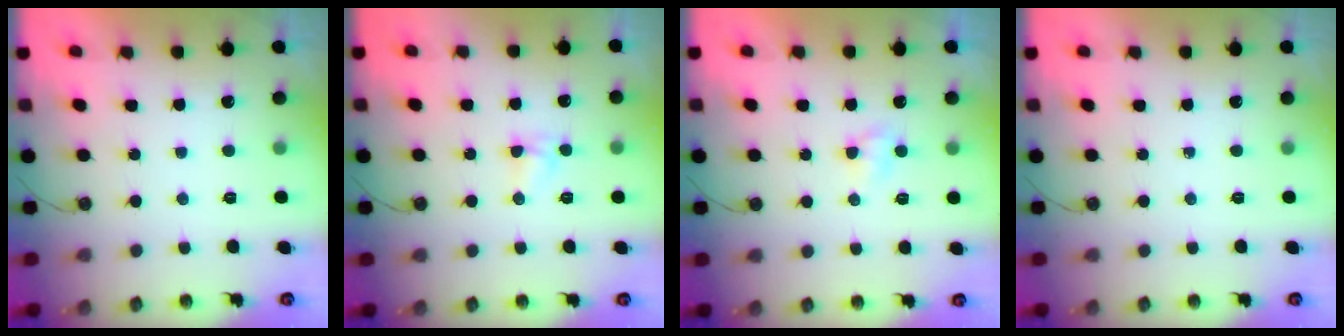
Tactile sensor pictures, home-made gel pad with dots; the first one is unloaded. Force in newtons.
{"total": 4.8, "press": 4.8, "slide": 0.5}
{"total": 3.6, "press": 3.6, "slide": 0.5}
{"total": 0.0}